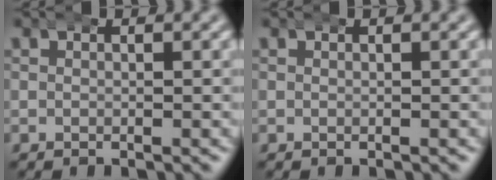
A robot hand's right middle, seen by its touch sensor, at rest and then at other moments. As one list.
[{"total": 0.0}]